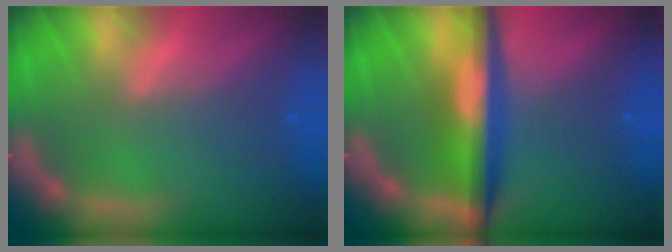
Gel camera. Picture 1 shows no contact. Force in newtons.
{"total": 6.5}